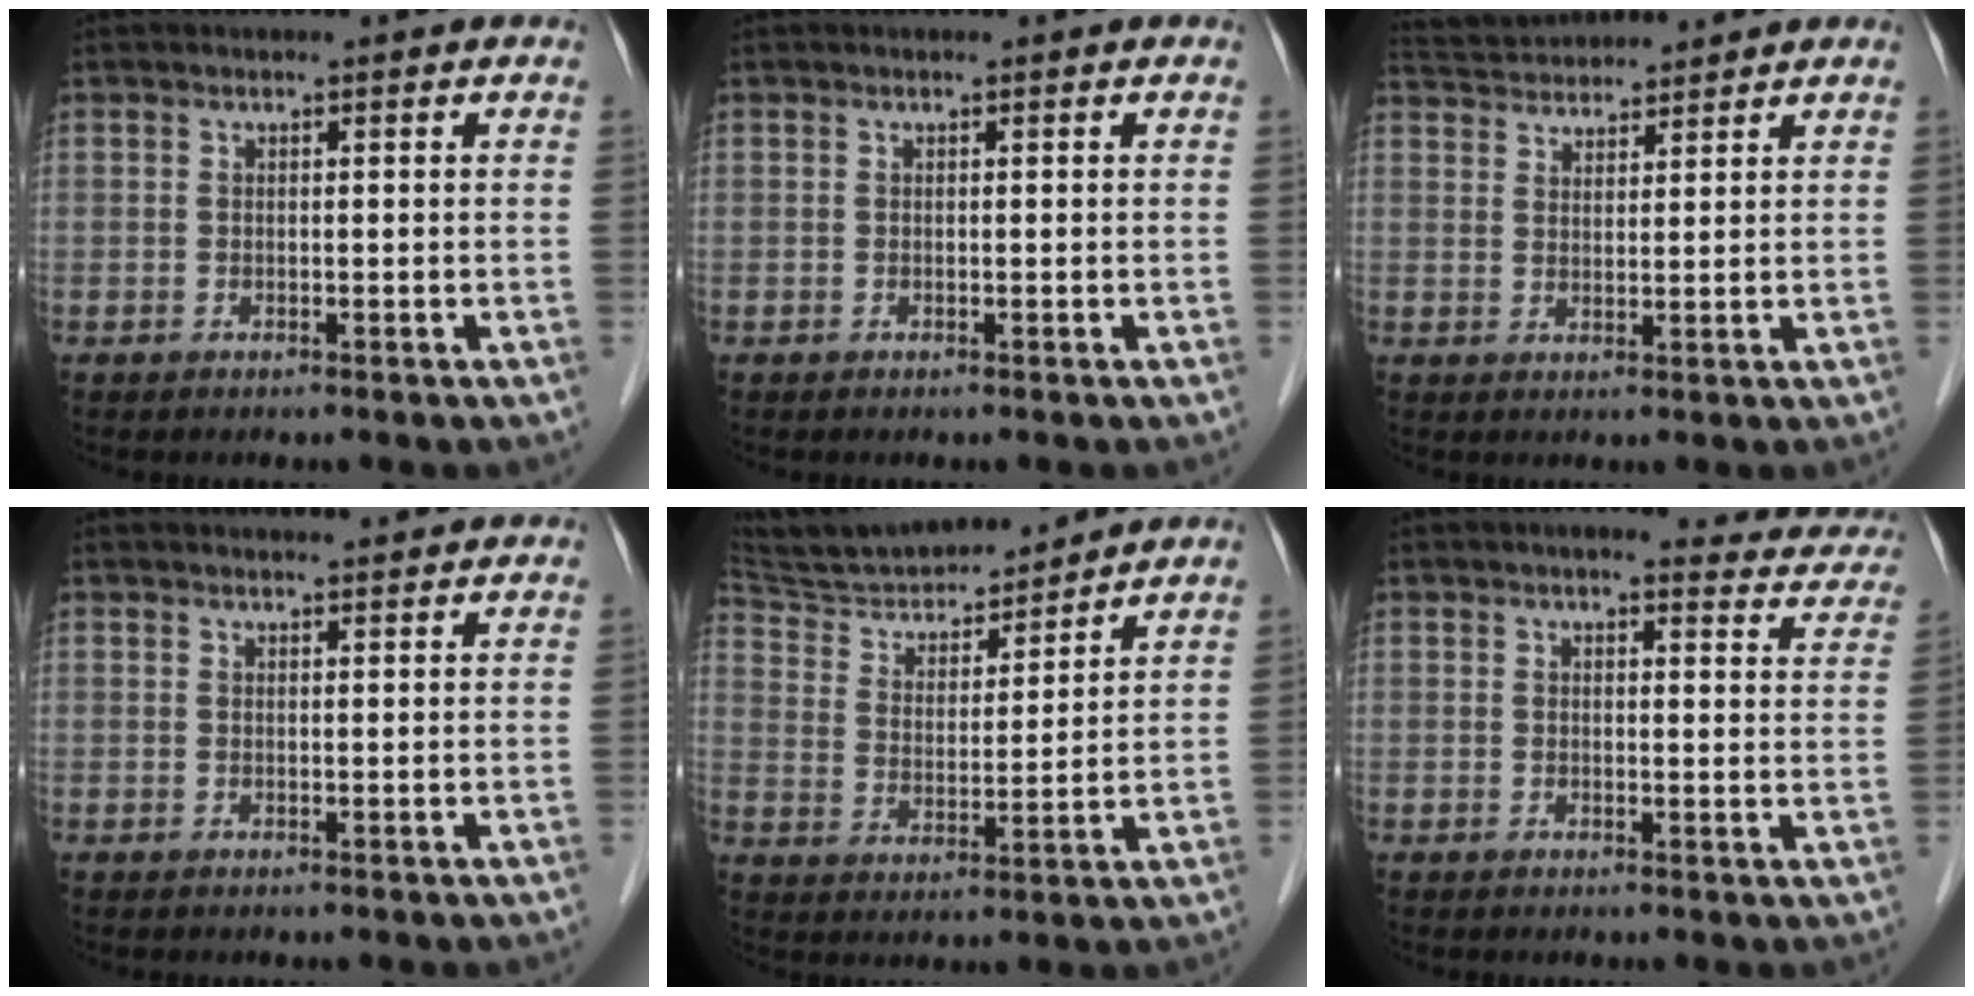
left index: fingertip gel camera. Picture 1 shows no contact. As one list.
[{"total": 0.0}, {"total": 7.8, "force": [7.6, 1.0, 1.6], "torque": [-0.036, 0.031, 0.128]}, {"total": 2.8, "force": [2.7, 0.2, 0.7], "torque": [-0.014, 0.008, 0.035]}, {"total": 14.1, "force": [13.3, 2.3, 4.2], "torque": [-0.071, 0.000, 0.229]}, {"total": 12.2, "force": [11.2, 3.1, 3.9], "torque": [-0.011, -0.001, 0.098]}]